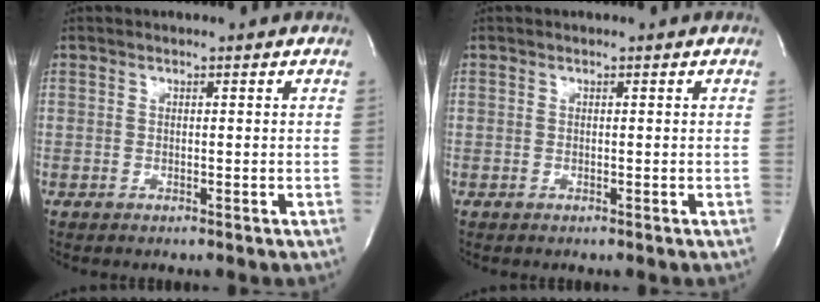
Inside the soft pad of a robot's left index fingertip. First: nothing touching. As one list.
[{"total": 0.0}]